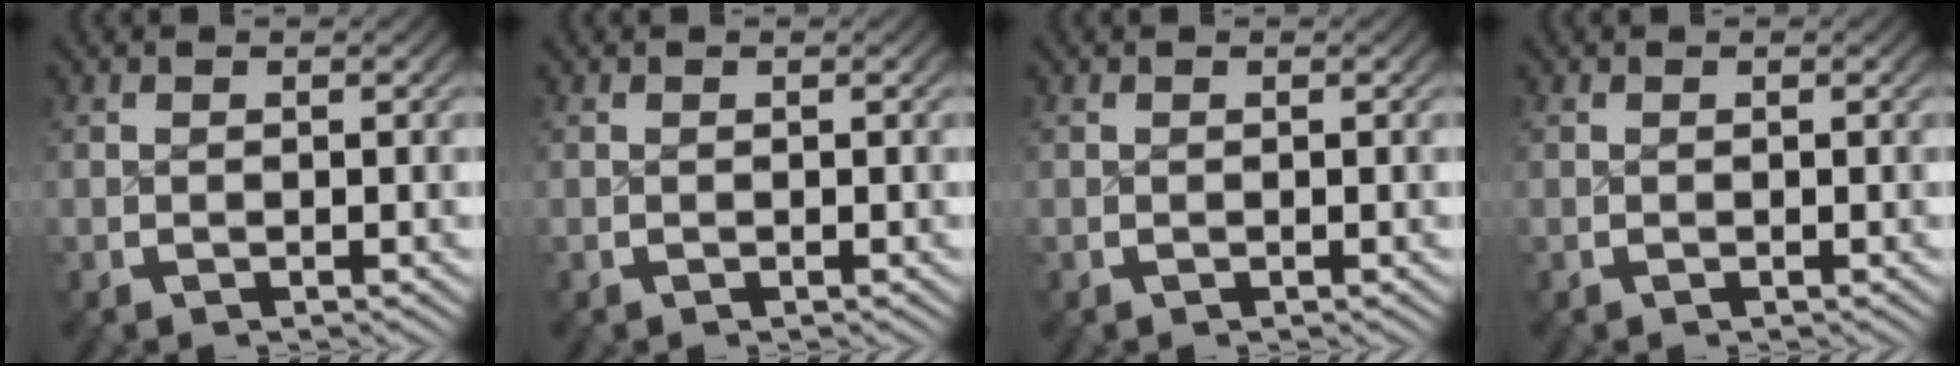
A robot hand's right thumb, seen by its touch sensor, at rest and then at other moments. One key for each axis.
{"total": 0.0}
{"total": 0.0}
{"total": 0.0}